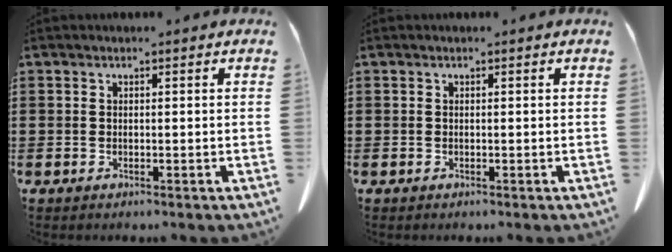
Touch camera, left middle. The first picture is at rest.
{"total": 0.0}